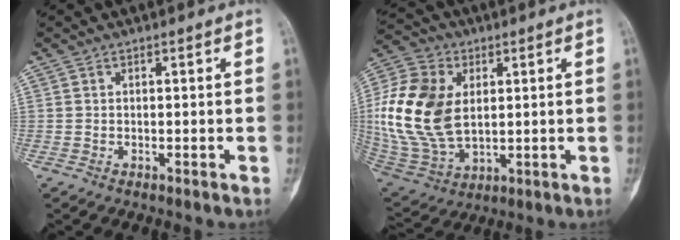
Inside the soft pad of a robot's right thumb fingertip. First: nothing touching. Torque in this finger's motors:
{"motor_torque": [1.87, 1.77, 1.50, -0.43, 0.38]}